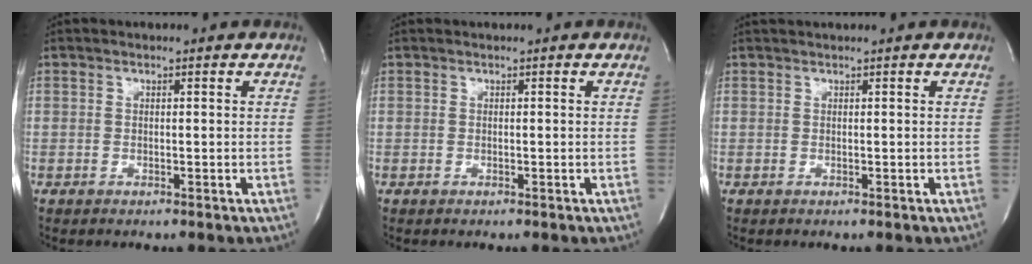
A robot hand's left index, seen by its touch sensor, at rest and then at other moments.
{"total": 0.0}
{"total": 1.9, "force": [1.8, -0.1, 0.6], "torque": [-0.005, 0.020, 0.031]}